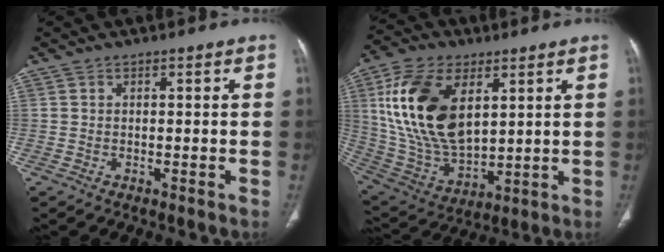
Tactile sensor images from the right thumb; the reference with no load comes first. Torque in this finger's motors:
{"motor_torque": [2.36, 2.64, 2.30, 0.46, 0.69]}